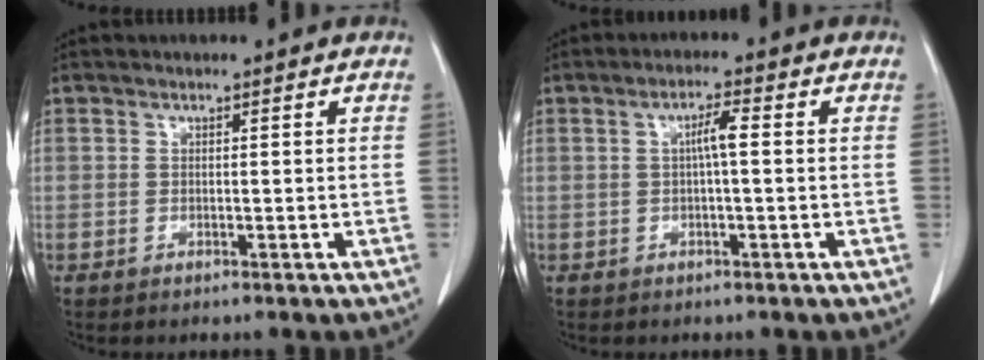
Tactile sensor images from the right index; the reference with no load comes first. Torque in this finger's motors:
{"motor_torque": [0.35, -0.09, 0.08, 0.05]}